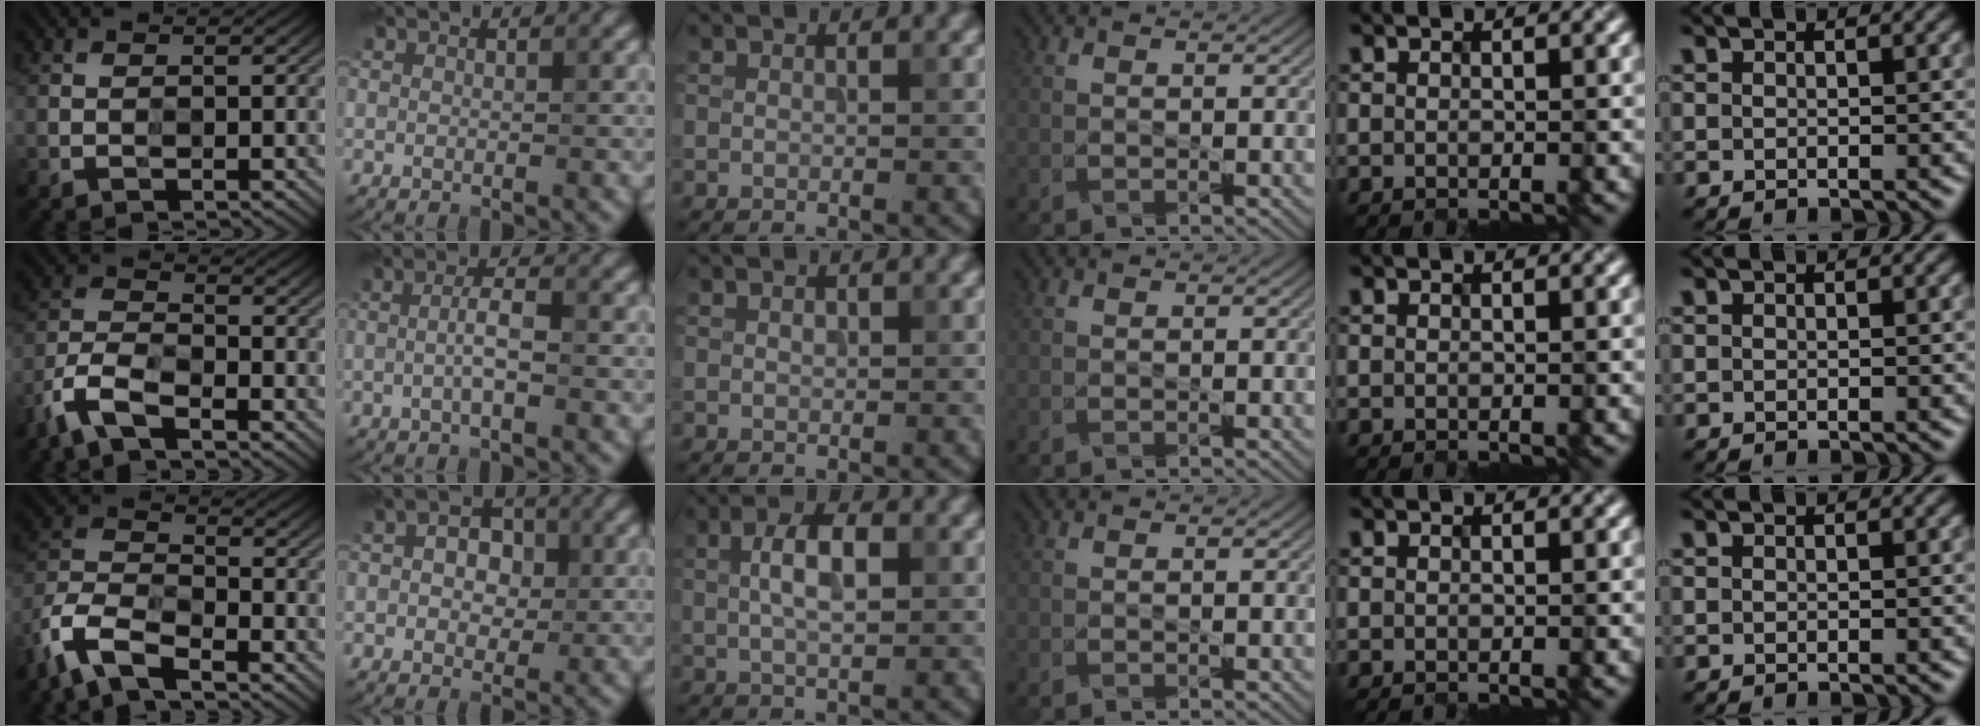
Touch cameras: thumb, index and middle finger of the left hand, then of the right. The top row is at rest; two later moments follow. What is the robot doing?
{"motion": "insert", "object": "file holder"}